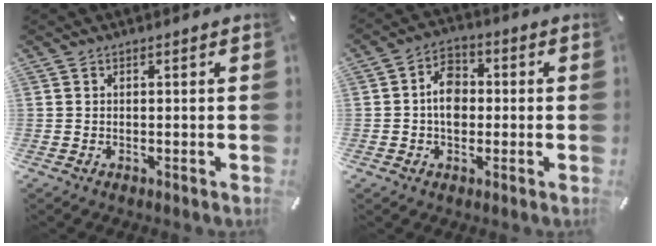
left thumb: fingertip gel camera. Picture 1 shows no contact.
{"total": 7.1, "force": [-0.2, 5.3, 4.7], "torque": [-0.073, 0.005, -0.008]}